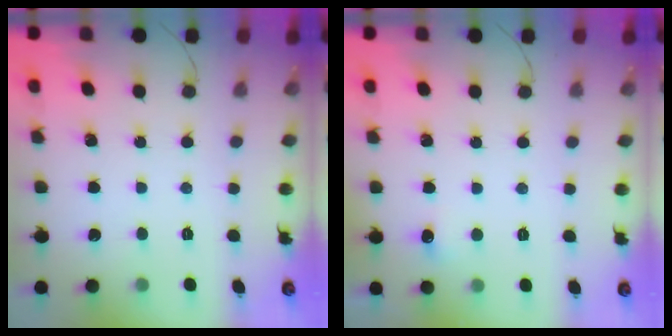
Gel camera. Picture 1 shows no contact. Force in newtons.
{"total": 11.1, "press": 3.0, "slide": 10.7}